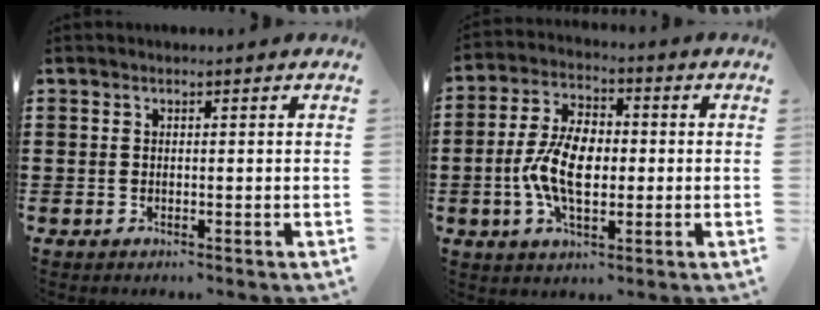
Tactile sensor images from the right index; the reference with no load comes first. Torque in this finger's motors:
{"motor_torque": [2.14, 0.00, 0.42, 0.21]}